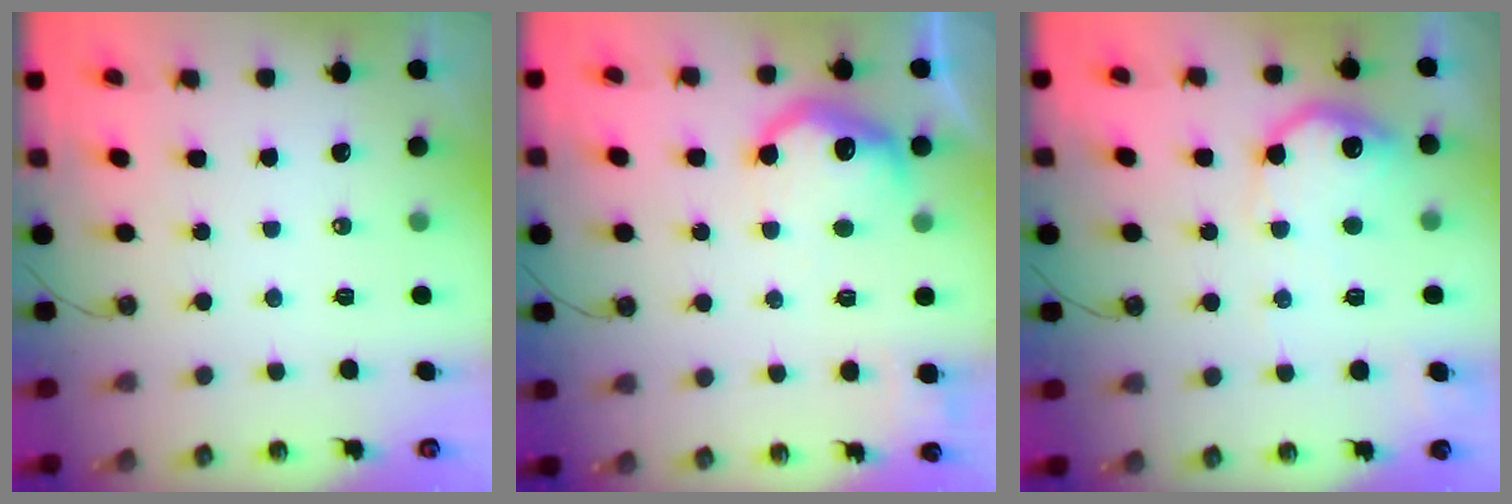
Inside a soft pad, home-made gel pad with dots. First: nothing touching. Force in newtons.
{"total": 12.4, "press": 12.4, "slide": 1.0}
{"total": 14.7, "press": 14.7, "slide": 0.7}